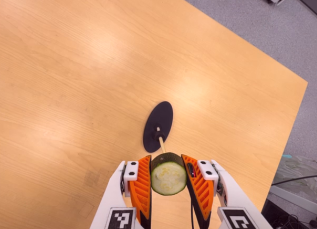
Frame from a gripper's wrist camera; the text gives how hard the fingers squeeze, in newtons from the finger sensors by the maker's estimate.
{"total": 13.5, "left": 12.6, "right": 14.4}